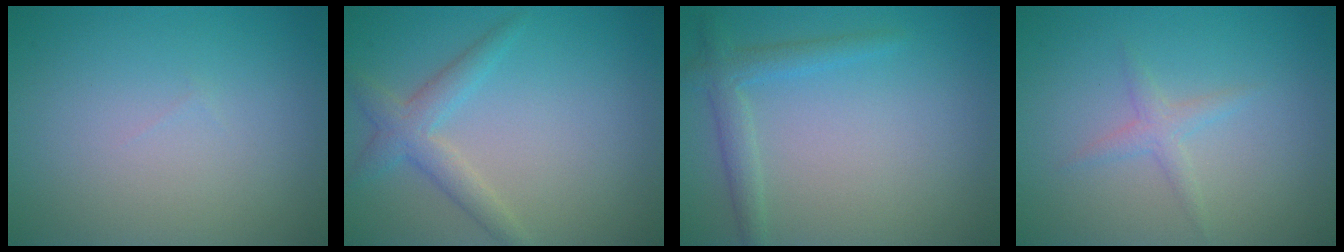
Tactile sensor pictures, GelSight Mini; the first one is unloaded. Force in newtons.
{"total": 2.8, "press": 2.8, "slide": 0.1}
{"total": 2.3, "press": 2.3, "slide": 0.1}
{"total": 1.4, "press": 1.4, "slide": 0.1}